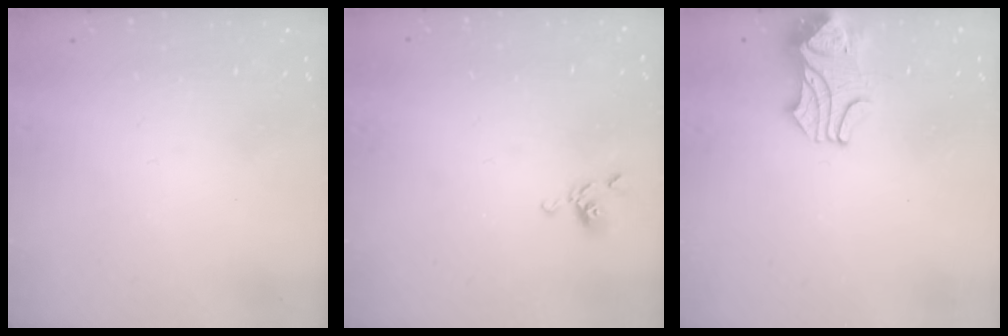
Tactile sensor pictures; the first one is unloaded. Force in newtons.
{"total": 6.4, "press": 6.4, "slide": 0.5}
{"total": 2.5, "press": 2.3, "slide": 1.0}